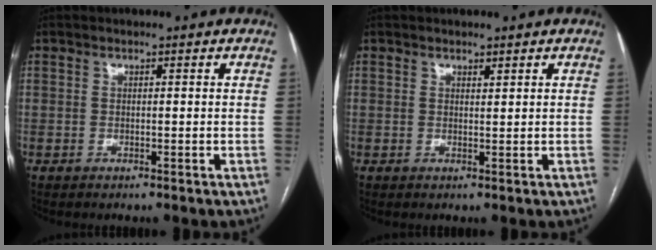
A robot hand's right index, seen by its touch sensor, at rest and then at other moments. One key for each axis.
{"total": 0.7, "fx": 0.6, "fy": 0.1, "fz": 0.3, "tx": -0.006, "ty": -0.005, "tz": 0.010}